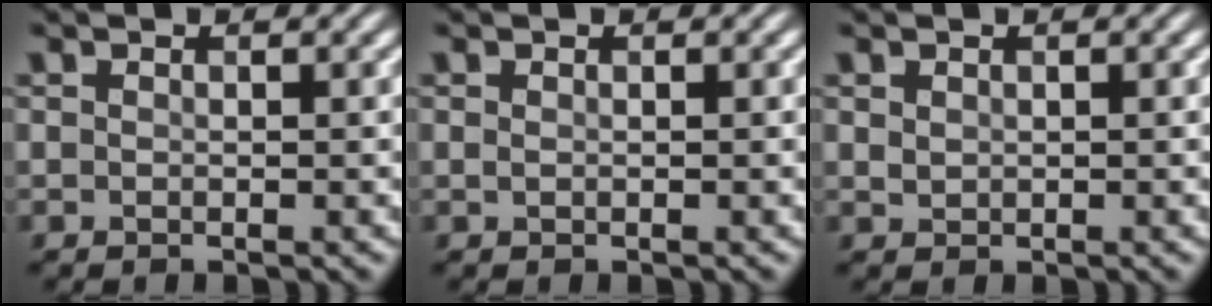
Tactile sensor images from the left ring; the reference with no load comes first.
{"total": 0.0}
{"total": 0.6, "force": [0.2, 0.6, 0.1], "torque": [-0.004, 0.005, 0.015]}